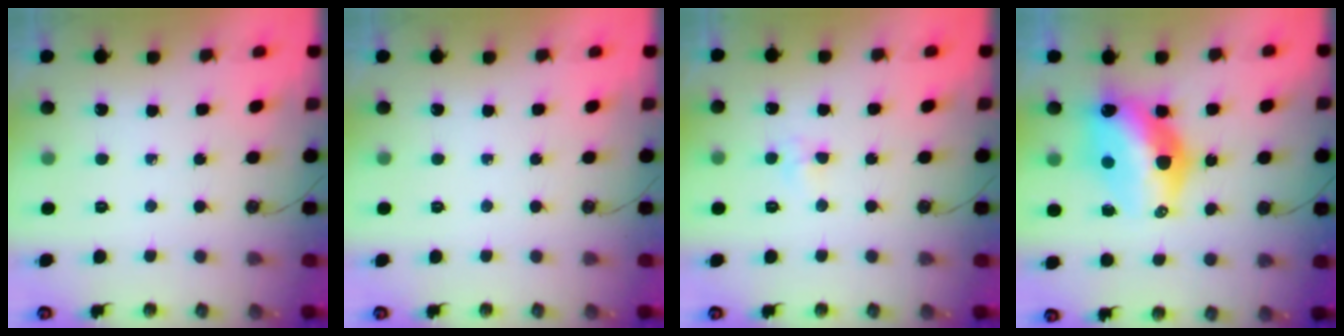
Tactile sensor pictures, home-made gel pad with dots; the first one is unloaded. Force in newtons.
{"total": 0.0}
{"total": 3.4, "press": 3.4, "slide": 0.3}
{"total": 14.4, "press": 14.3, "slide": 1.3}